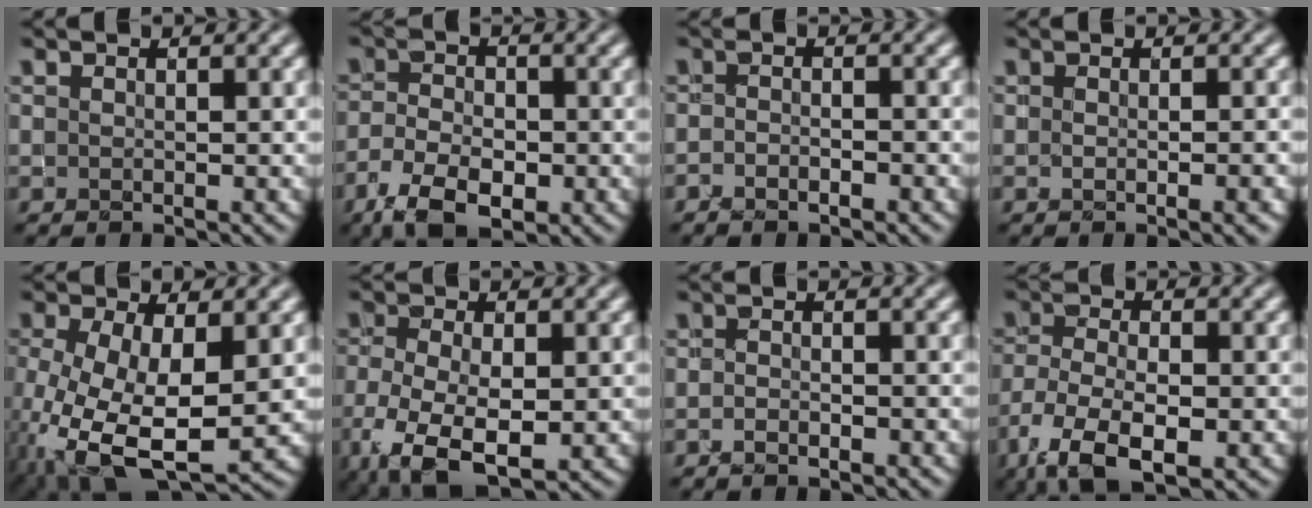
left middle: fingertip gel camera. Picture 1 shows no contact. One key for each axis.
{"total": 5.6, "fx": -2.9, "fy": 3.0, "fz": 3.6, "tx": -0.074, "ty": -0.006, "tz": -0.058}
{"total": 1.4, "fx": -1.0, "fy": 0.5, "fz": 0.8, "tx": -0.015, "ty": 0.000, "tz": -0.022}
{"total": 2.2, "fx": -0.4, "fy": 0.8, "fz": 2.0, "tx": -0.015, "ty": -0.004, "tz": 0.000}
{"total": 10.8, "fx": -2.9, "fy": 5.2, "fz": 9.1, "tx": -0.198, "ty": -0.030, "tz": -0.043}
{"total": 8.5, "fx": -3.2, "fy": 4.5, "fz": 6.4, "tx": -0.147, "ty": -0.031, "tz": -0.050}
{"total": 1.1, "fx": -0.7, "fy": 0.4, "fz": 0.7, "tx": -0.014, "ty": 0.000, "tz": -0.016}
{"total": 7.4, "fx": -3.9, "fy": 3.2, "fz": 5.4, "tx": -0.114, "ty": -0.012, "tz": -0.074}